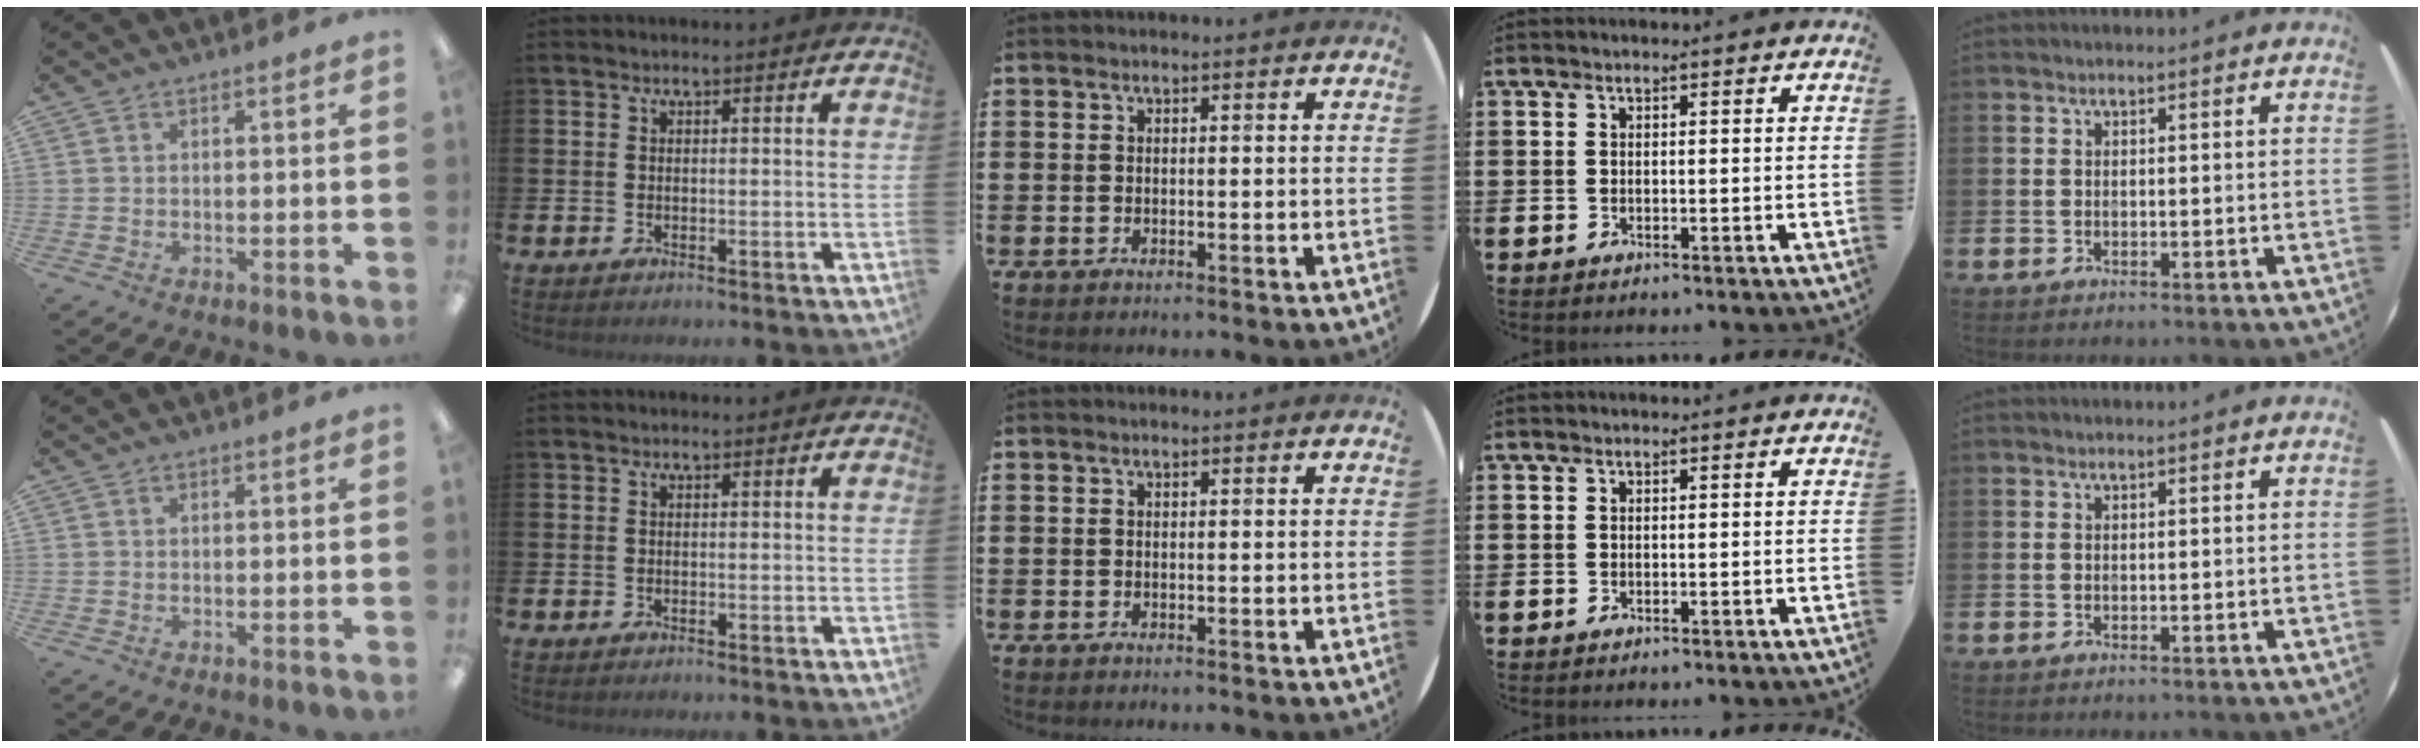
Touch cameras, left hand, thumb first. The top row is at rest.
{}